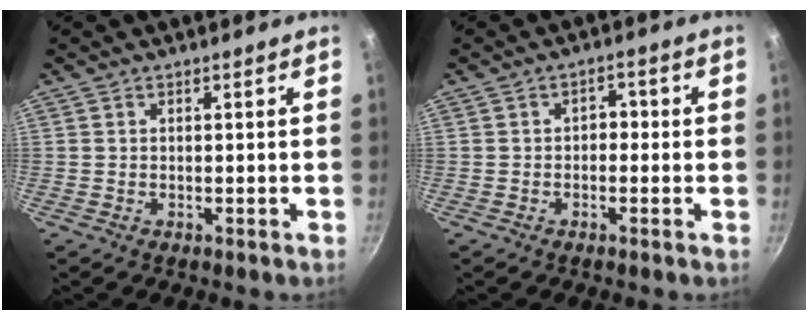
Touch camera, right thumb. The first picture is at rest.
{"total": 2.5, "force": [-0.4, 1.9, 1.6], "torque": [-0.006, 0.010, -0.011]}